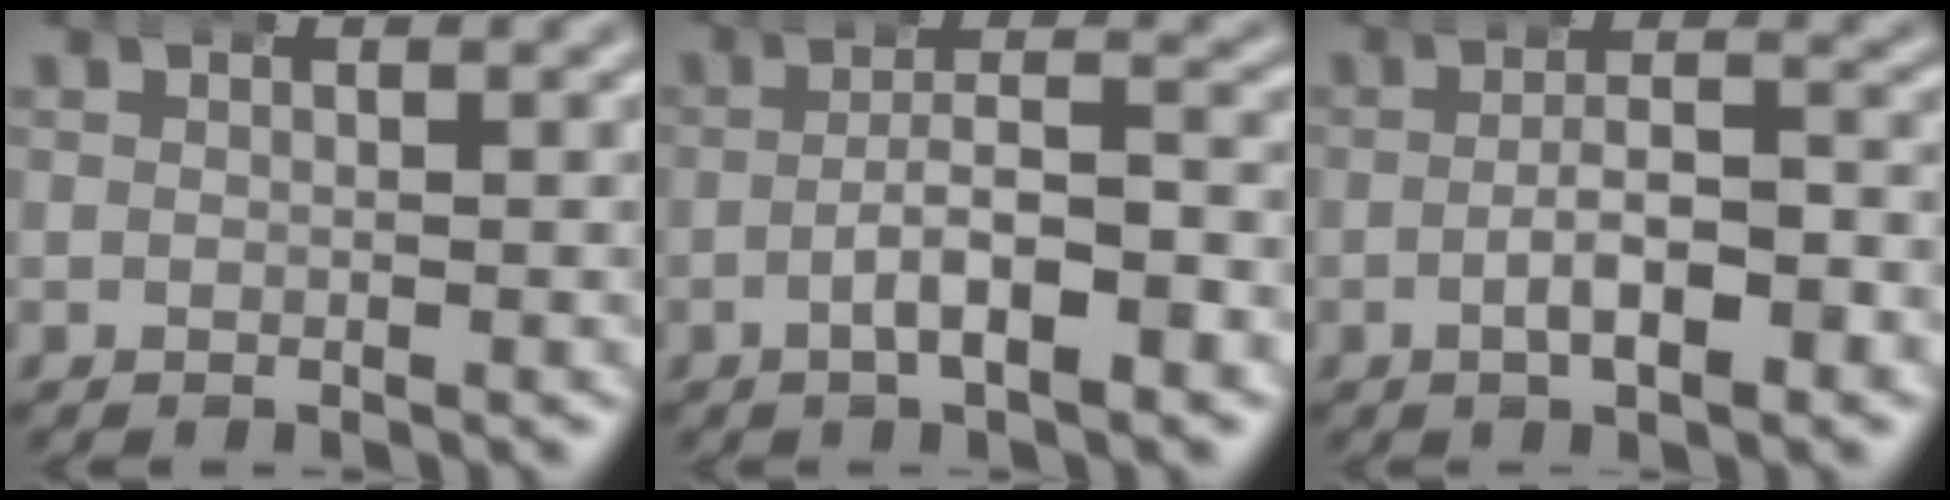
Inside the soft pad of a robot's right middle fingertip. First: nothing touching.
{"total": 4.1, "force": [-2.4, 0.7, 3.2], "torque": [-0.049, 0.005, -0.042]}
{"total": 4.0, "force": [-2.3, 1.1, 3.1], "torque": [-0.042, 0.001, -0.038]}